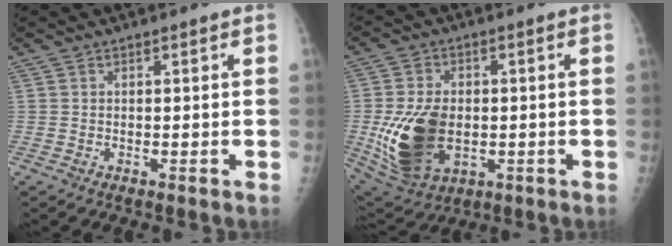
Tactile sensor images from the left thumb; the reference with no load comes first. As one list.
[{"total": 16.0, "force": [-1.9, 10.4, 12.0], "torque": [-0.214, -0.007, -0.013]}]